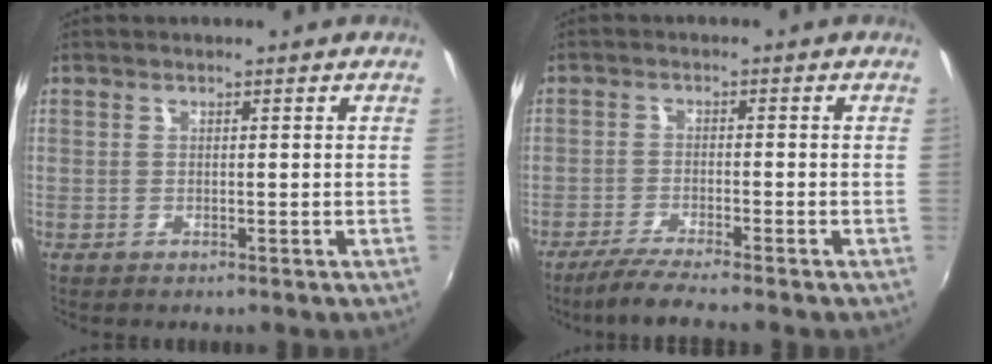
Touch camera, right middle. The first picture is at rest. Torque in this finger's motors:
{"motor_torque": [0.14, -0.14, 0.01, 0.02]}